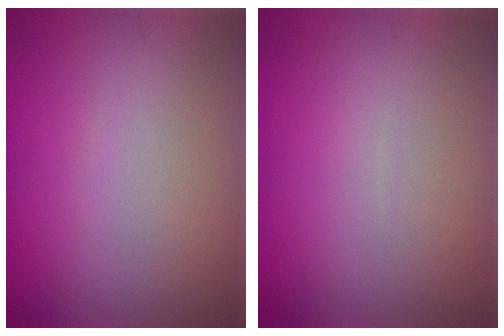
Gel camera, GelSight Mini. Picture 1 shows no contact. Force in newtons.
{"total": 0.0}